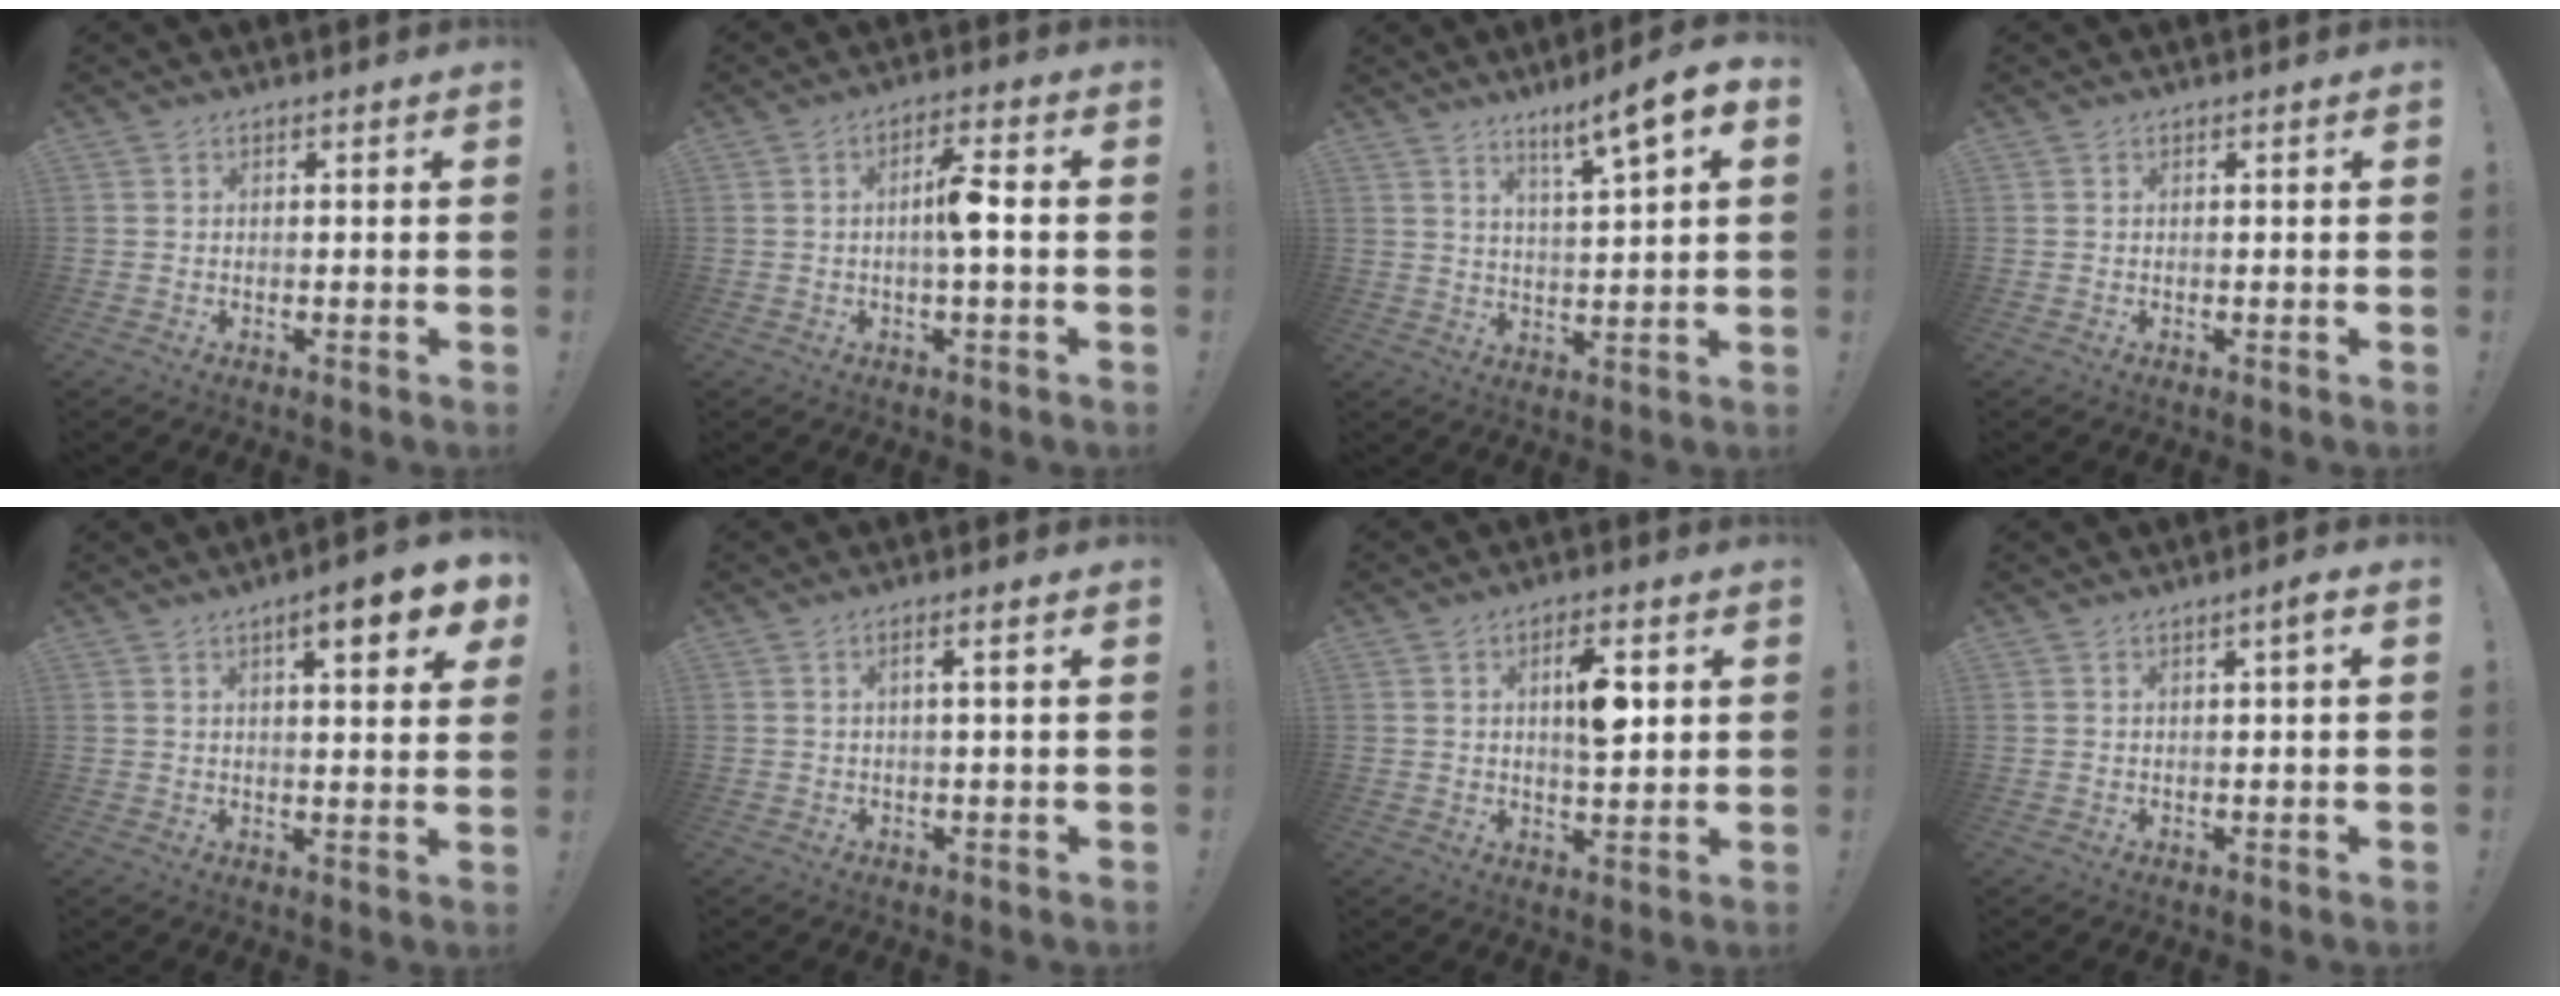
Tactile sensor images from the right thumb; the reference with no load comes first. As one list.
[{"total": 7.2, "force": [-0.5, 1.0, 7.1], "torque": [-0.117, 0.009, -0.013]}, {"total": 9.1, "force": [5.5, 0.5, 7.3], "torque": [-0.101, -0.038, 0.081]}, {"total": 0.0}, {"total": 9.4, "force": [4.3, 1.8, 8.2], "torque": [-0.100, -0.021, 0.062]}, {"total": 3.0, "force": [0.4, -0.2, 3.0], "torque": [-0.047, -0.002, 0.000]}, {"total": 9.1, "force": [2.2, 3.6, 8.1], "torque": [-0.114, -0.008, 0.031]}, {"total": 2.8, "force": [0.7, 0.0, 2.7], "torque": [-0.035, -0.004, 0.005]}]